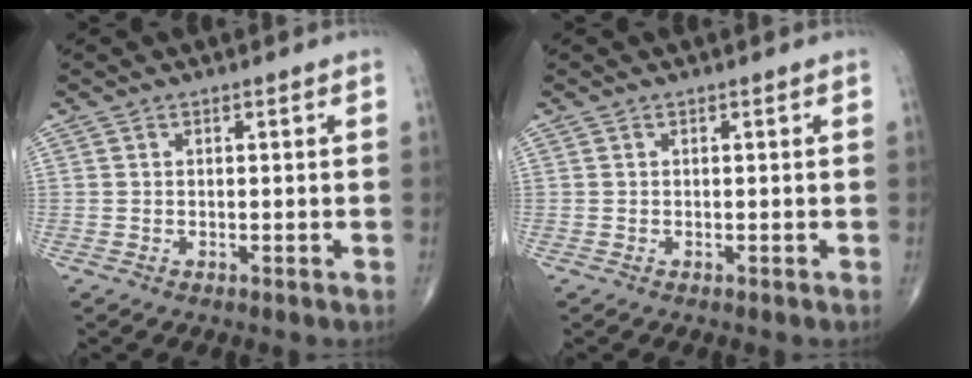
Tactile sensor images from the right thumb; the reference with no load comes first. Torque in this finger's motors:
{"motor_torque": [0.00, 0.00, 0.00, 0.00, 0.00]}